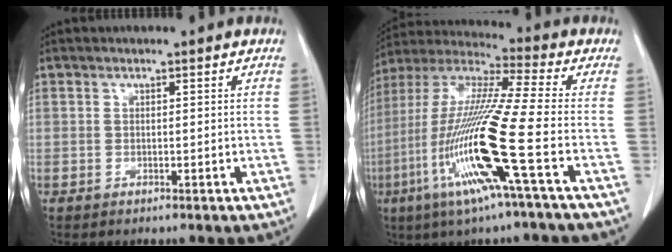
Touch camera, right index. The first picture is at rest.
{"total": 18.6, "force": [-6.3, -1.0, 17.4], "torque": [-0.368, -0.026, -0.133]}